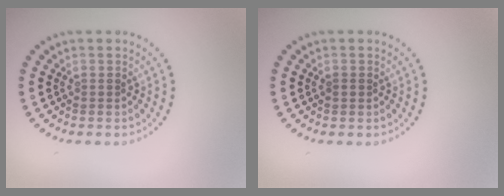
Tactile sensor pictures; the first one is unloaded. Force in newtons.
{"total": 0.6, "press": 0.6, "slide": 0.1}